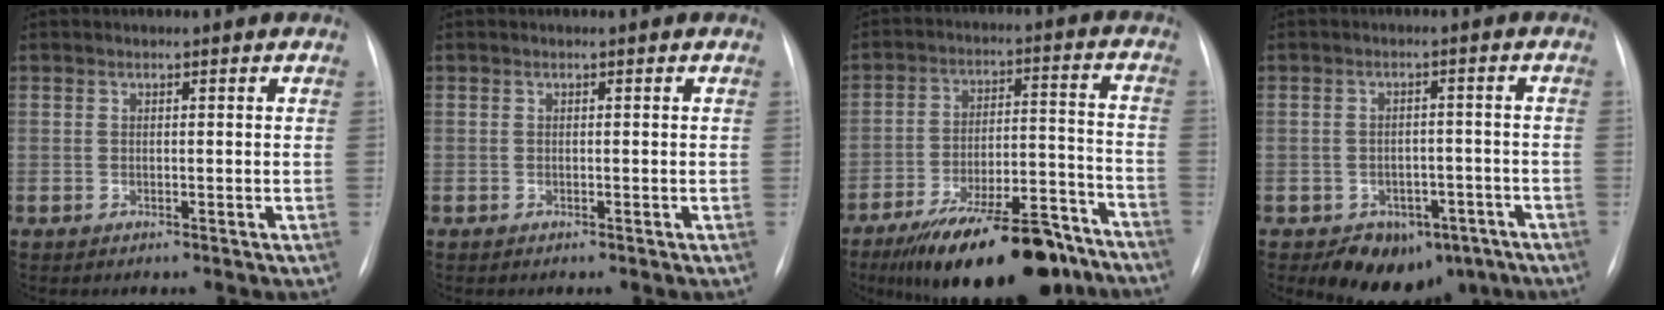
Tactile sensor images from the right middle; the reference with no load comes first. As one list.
[{"total": 0.0}, {"total": 21.2, "force": [-16.5, 5.7, 12.0], "torque": [-0.147, 0.020, -0.255]}, {"total": 8.9, "force": [-5.8, 5.7, 3.7], "torque": [-0.035, 0.021, -0.074]}]